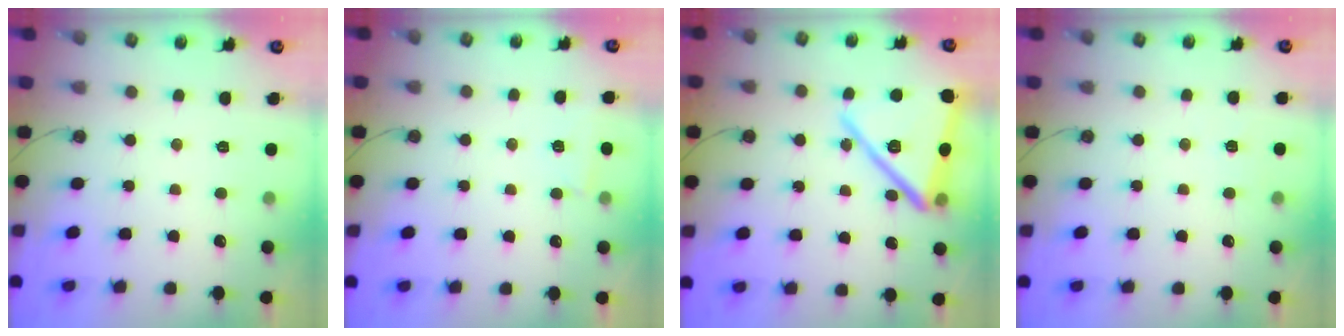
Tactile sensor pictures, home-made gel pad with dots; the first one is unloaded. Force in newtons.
{"total": 3.0, "press": 2.8, "slide": 0.9}
{"total": 22.1, "press": 20.7, "slide": 7.6}
{"total": 2.7, "press": 2.7, "slide": 0.5}